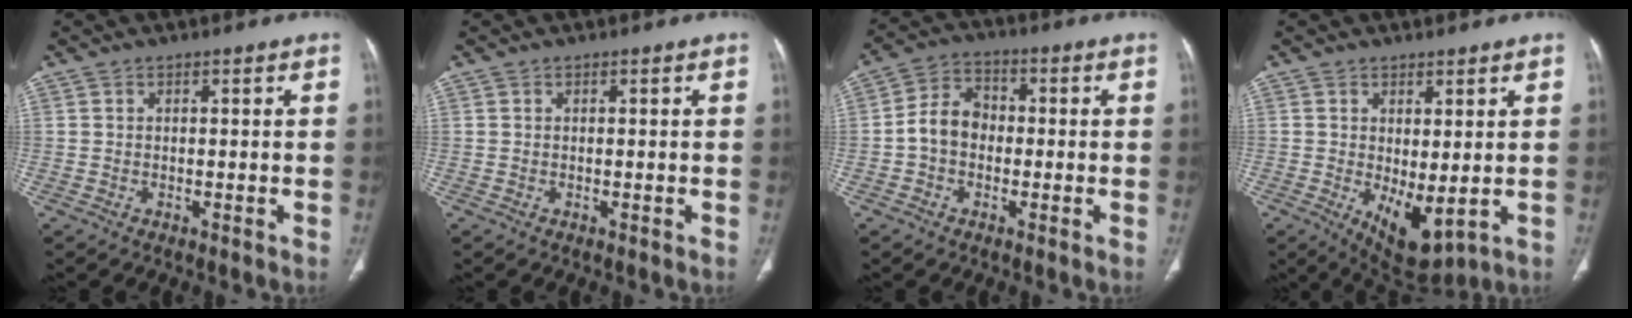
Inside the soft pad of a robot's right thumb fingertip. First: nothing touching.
{"total": 0.0}
{"total": 7.3, "force": [-1.0, 5.7, 4.4], "torque": [-0.066, 0.027, -0.032]}
{"total": 7.8, "force": [-0.9, 3.6, 6.9], "torque": [-0.099, -0.019, 0.005]}